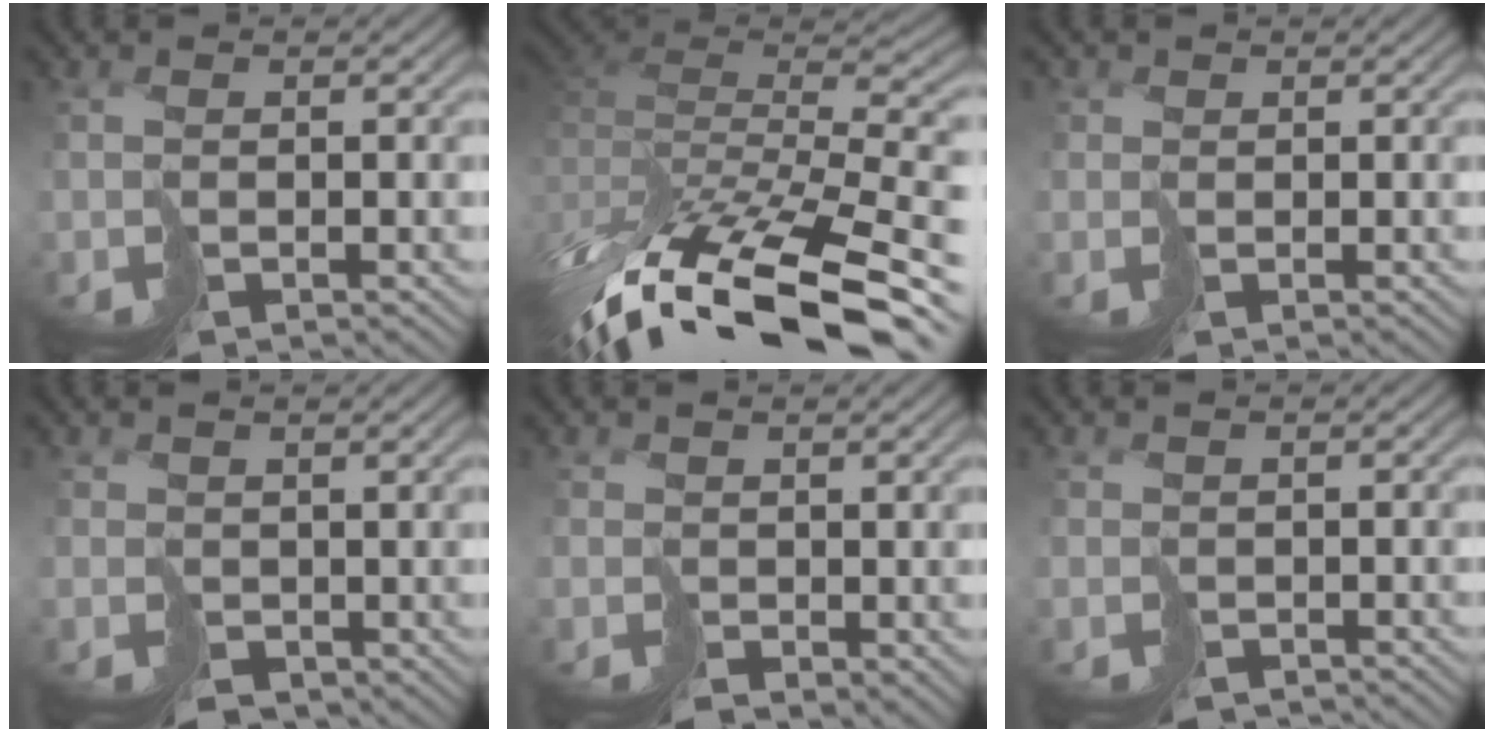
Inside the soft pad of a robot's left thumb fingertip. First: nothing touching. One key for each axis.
{"total": 15.4, "fx": -7.3, "fy": 6.4, "fz": 11.9, "tx": -0.248, "ty": -0.007, "tz": -0.117}
{"total": 0.9, "fx": 0.1, "fy": 0.8, "fz": -0.5, "tx": 0.016, "ty": 0.001, "tz": 0.004}
{"total": 1.6, "fx": 0.6, "fy": 1.5, "fz": 0.2, "tx": -0.012, "ty": -0.003, "tz": 0.013}
{"total": 1.7, "fx": 0.1, "fy": 1.4, "fz": 0.9, "tx": -0.021, "ty": -0.004, "tz": 0.007}
{"total": 1.3, "fx": -1.0, "fy": 0.8, "fz": -0.3, "tx": 0.010, "ty": -0.007, "tz": -0.011}